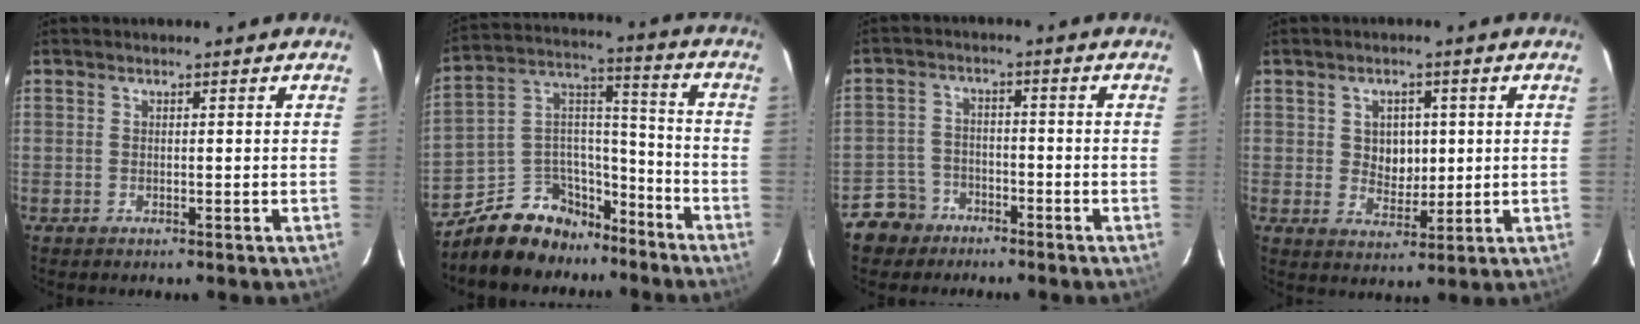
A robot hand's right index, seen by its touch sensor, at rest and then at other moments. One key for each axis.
{"total": 14.6, "fx": -11.0, "fy": 8.6, "fz": 4.3, "tx": -0.093, "ty": 0.073, "tz": -0.172}
{"total": 6.2, "fx": -4.2, "fy": 4.6, "fz": 0.3, "tx": -0.025, "ty": 0.022, "tz": -0.076}
{"total": 5.4, "fx": 0.8, "fy": 4.4, "fz": 3.1, "tx": -0.048, "ty": 0.006, "tz": 0.020}